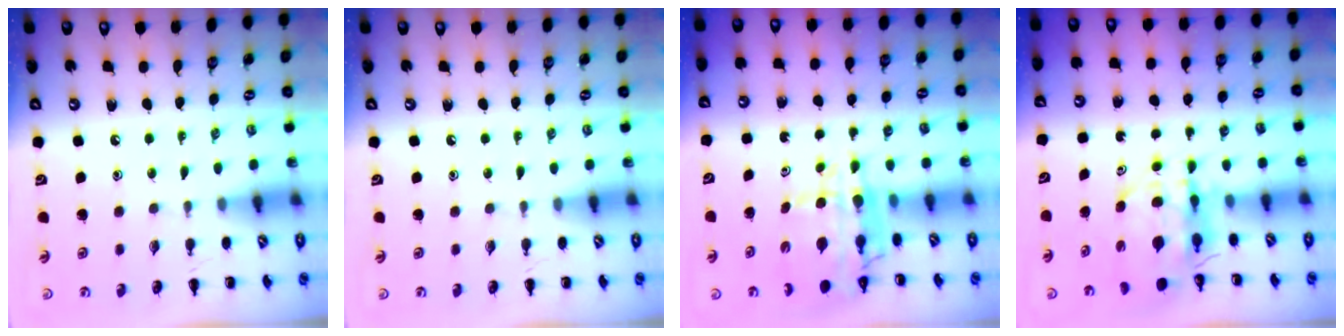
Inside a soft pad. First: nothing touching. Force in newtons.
{"total": 0.0}
{"total": 9.0, "press": 8.5, "slide": 3.2}
{"total": 5.3, "press": 4.9, "slide": 2.0}